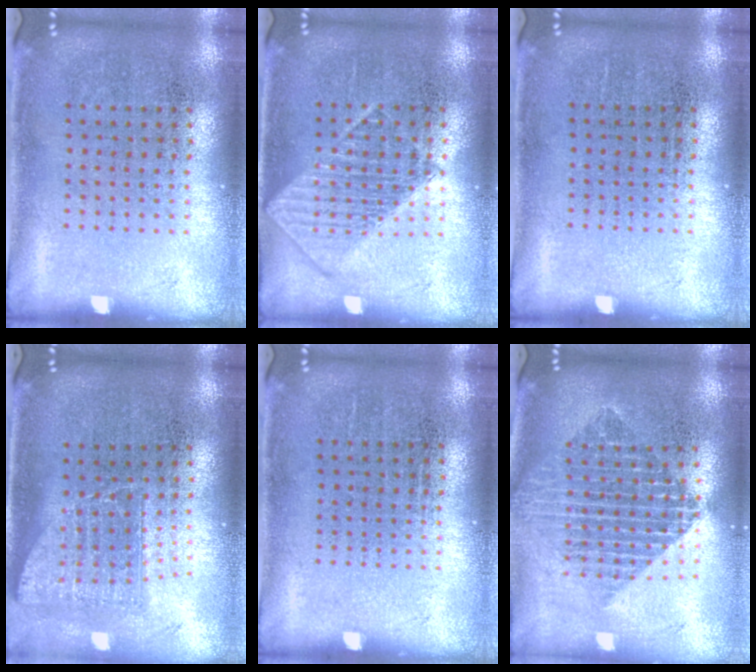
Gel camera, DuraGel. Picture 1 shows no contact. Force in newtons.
{"total": 1.2, "press": 1.2, "slide": 0.2}
{"total": 0.0}
{"total": 1.7, "press": 1.3, "slide": 1.0}
{"total": 0.0}
{"total": 2.0, "press": 1.6, "slide": 1.1}